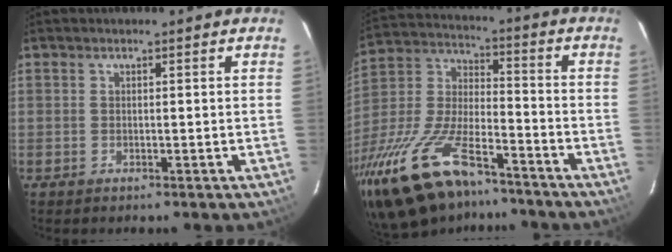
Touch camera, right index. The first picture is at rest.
{"total": 25.5, "force": [-18.0, 9.6, 15.4], "torque": [-0.323, -0.030, -0.310]}